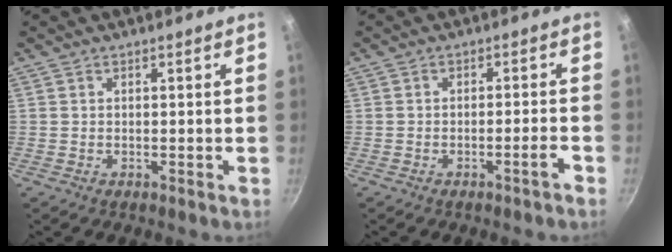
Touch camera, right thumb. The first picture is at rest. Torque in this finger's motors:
{"motor_torque": [0.13, -0.36, 0.11, 0.43, -0.05]}